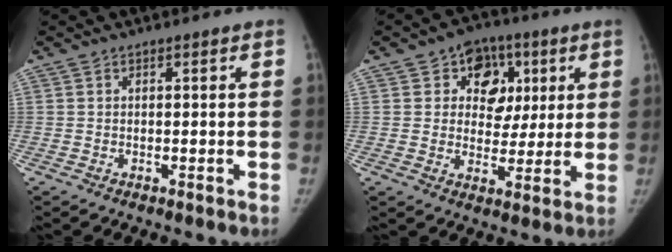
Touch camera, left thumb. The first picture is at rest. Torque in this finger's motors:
{"motor_torque": [0.48, 0.33, 0.59, -0.18, 0.14]}